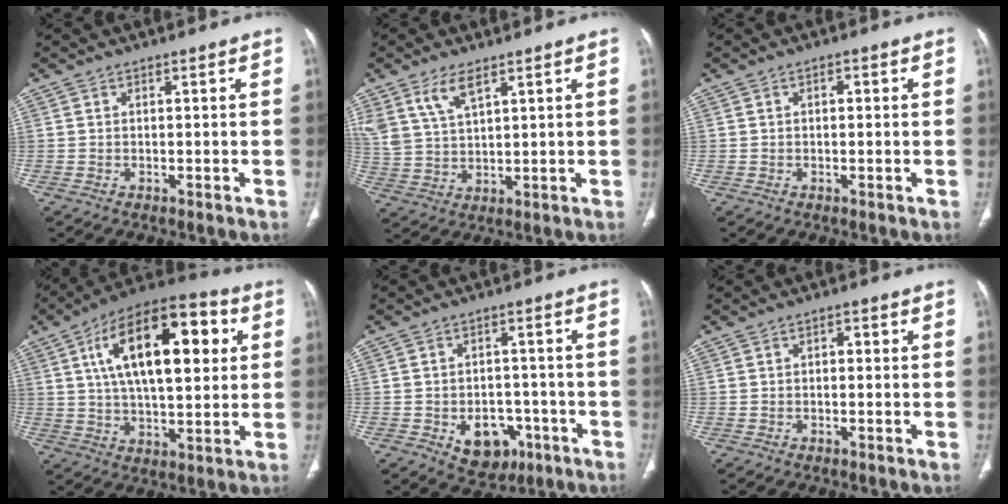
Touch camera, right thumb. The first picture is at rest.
{"total": 7.1, "force": [4.5, 2.9, 4.7], "torque": [-0.095, -0.016, 0.099]}
{"total": 1.1, "force": [0.2, 0.6, 0.9], "torque": [-0.011, 0.002, 0.001]}
{"total": 22.9, "force": [6.3, 10.3, 19.5], "torque": [-0.294, 0.008, 0.093]}
{"total": 9.2, "force": [-3.7, 6.7, 5.1], "torque": [-0.039, 0.026, -0.040]}
{"total": 1.4, "force": [0.1, 0.8, 1.1], "torque": [-0.012, 0.006, -0.001]}